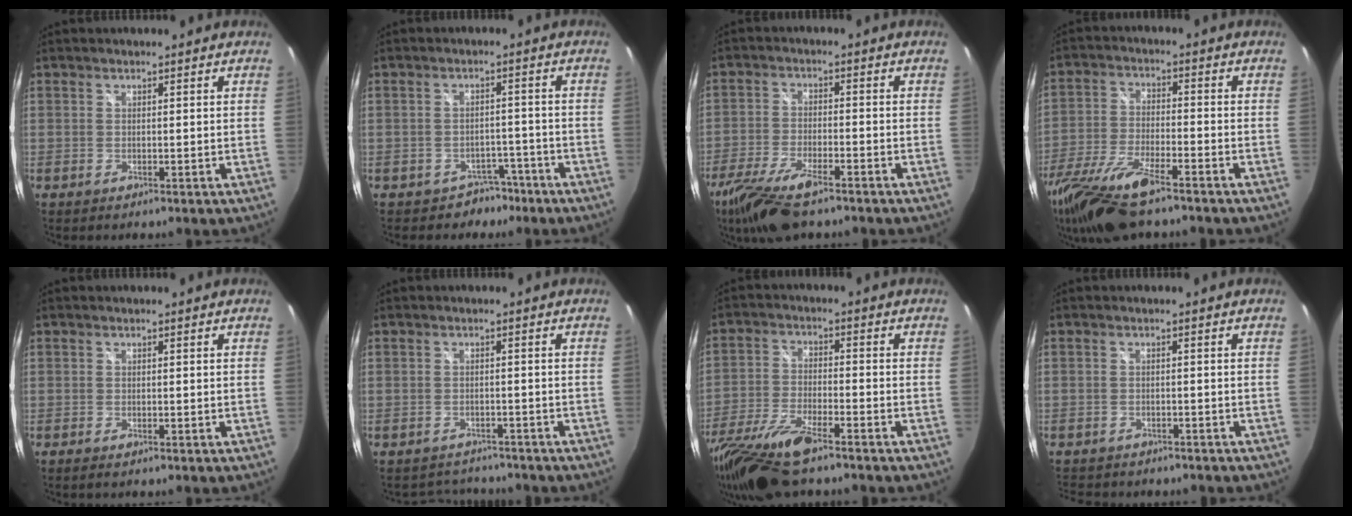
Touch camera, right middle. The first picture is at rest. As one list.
[{"total": 4.6, "force": [-3.3, 3.2, 0.2], "torque": [-0.004, 0.024, -0.040]}, {"total": 12.6, "force": [-9.0, 3.7, 8.0], "torque": [-0.184, -0.038, -0.170]}, {"total": 16.4, "force": [-12.6, 3.3, 10.0], "torque": [-0.221, -0.044, -0.238]}, {"total": 1.1, "force": [-0.8, 0.2, 0.7], "torque": [-0.013, -0.004, -0.015]}, {"total": 5.3, "force": [-5.0, 1.9, 0.3], "torque": [-0.013, 0.007, -0.071]}, {"total": 16.9, "force": [-13.0, 3.5, 10.2], "torque": [-0.227, -0.046, -0.248]}, {"total": 6.6, "force": [-5.8, 2.6, 2.0], "torque": [-0.050, -0.011, -0.083]}]